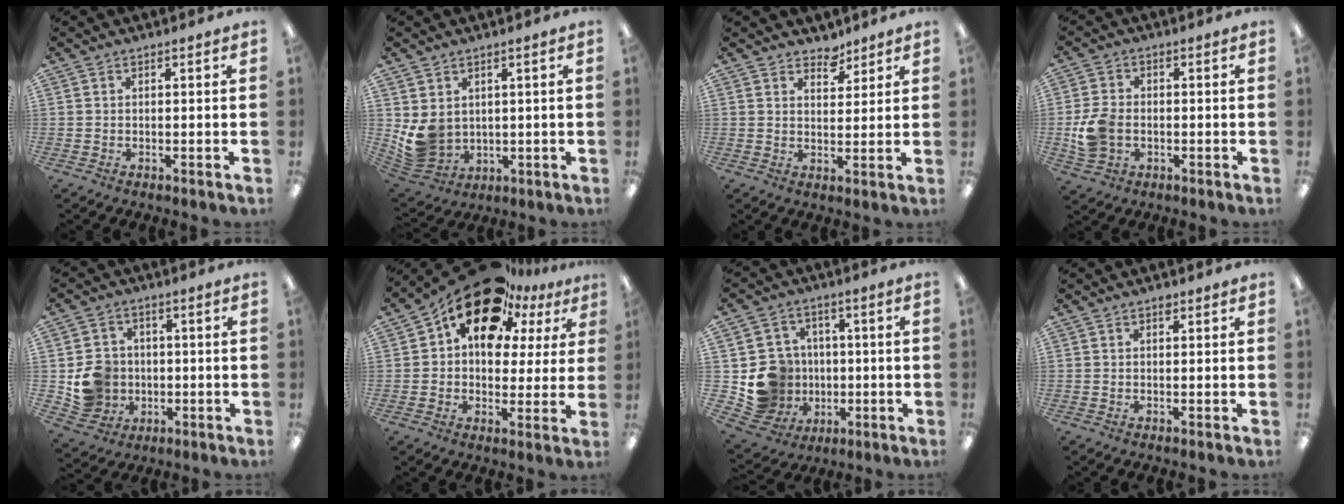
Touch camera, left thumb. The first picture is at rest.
{"total": 7.5, "force": [2.1, 6.5, 3.2], "torque": [-0.091, -0.018, 0.046]}
{"total": 4.8, "force": [4.0, 2.5, 0.8], "torque": [0.004, -0.028, 0.069]}
{"total": 8.1, "force": [-1.4, 6.2, 5.0], "torque": [-0.103, 0.009, -0.025]}
{"total": 9.1, "force": [-0.5, 8.7, 2.6], "torque": [-0.055, 0.010, 0.003]}
{"total": 18.1, "force": [12.6, 9.4, 9.1], "torque": [-0.170, -0.078, 0.221]}
{"total": 11.9, "force": [-0.7, 11.6, 2.6], "torque": [-0.067, 0.013, 0.008]}
{"total": 1.0, "force": [0.7, 0.5, 0.6], "torque": [-0.005, -0.001, 0.010]}